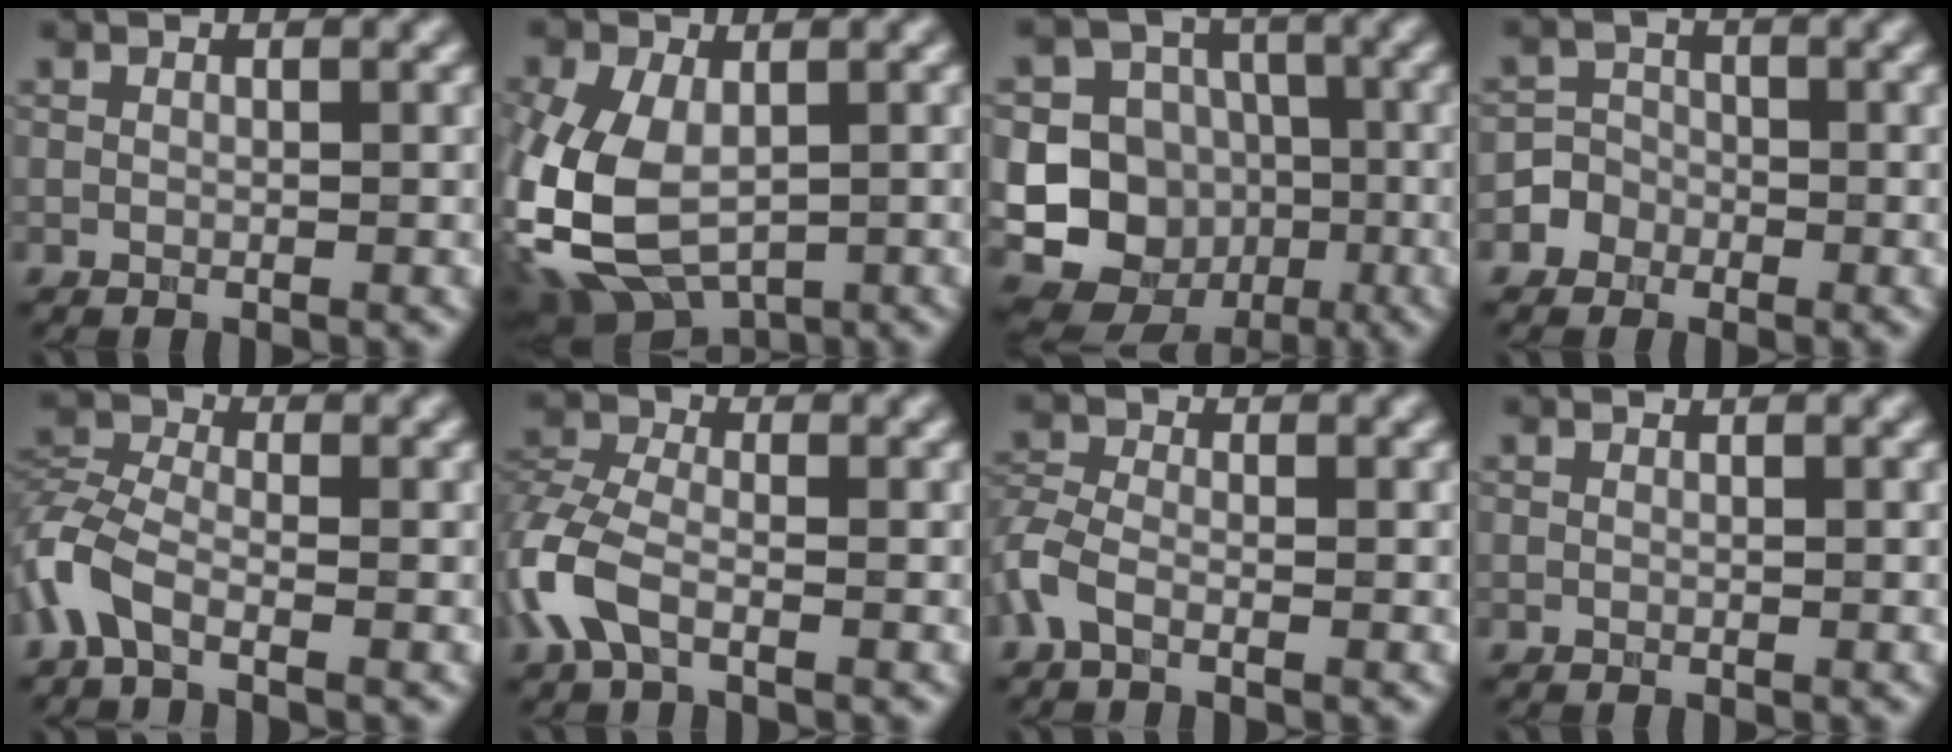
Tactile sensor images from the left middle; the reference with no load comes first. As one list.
[{"total": 8.2, "force": [-2.5, 4.9, 6.1], "torque": [-0.160, -0.014, -0.038]}, {"total": 14.2, "force": [-3.0, 13.5, 3.3], "torque": [-0.091, -0.011, -0.050]}, {"total": 2.3, "force": [-1.5, 1.7, -0.4], "torque": [0.028, 0.008, -0.026]}, {"total": 4.0, "force": [-2.8, 1.5, 2.4], "torque": [-0.069, 0.000, -0.066]}, {"total": 4.8, "force": [-2.6, 2.4, 3.3], "torque": [-0.098, 0.000, -0.060]}, {"total": 2.3, "force": [-1.6, 0.9, 1.3], "torque": [-0.046, 0.001, -0.040]}, {"total": 0.0}]